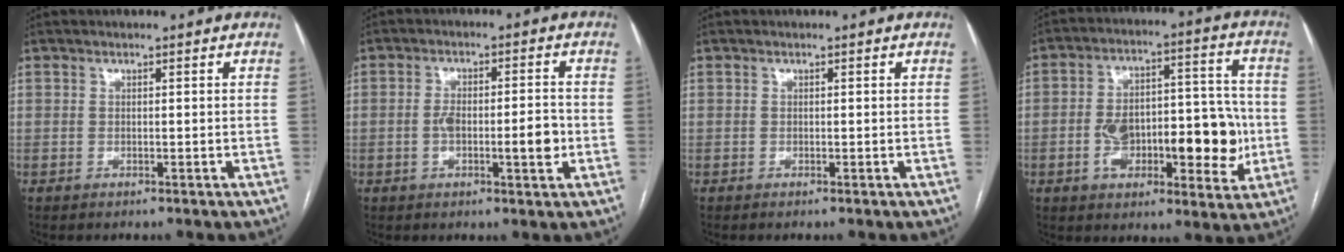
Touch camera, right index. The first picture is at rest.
{"total": 6.8, "force": [-1.3, 1.8, 6.4], "torque": [-0.110, 0.010, -0.019]}
{"total": 0.0}
{"total": 16.5, "force": [-3.3, 7.0, 14.5], "torque": [-0.219, 0.035, -0.043]}